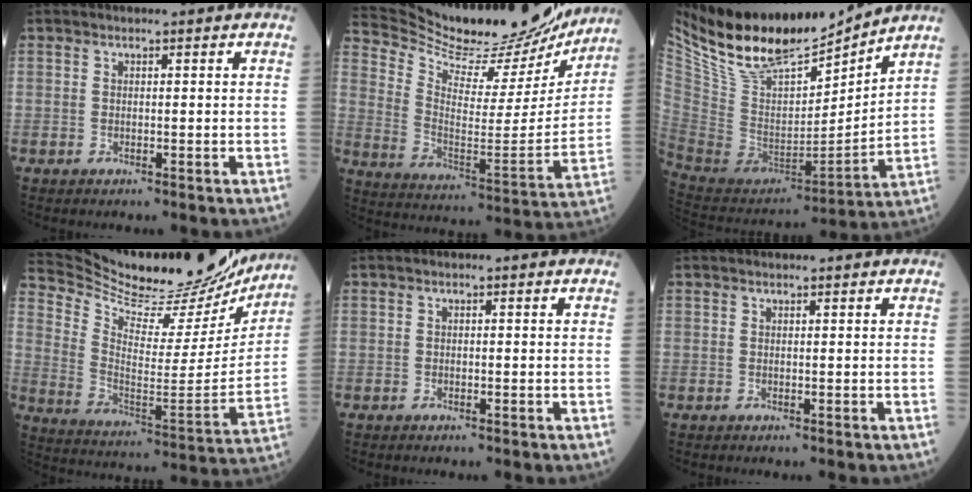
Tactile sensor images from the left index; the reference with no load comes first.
{"total": 25.2, "force": [23.6, 4.6, 7.5], "torque": [-0.130, -0.054, 0.336]}
{"total": 19.8, "force": [17.3, 4.2, 8.8], "torque": [-0.169, -0.018, 0.320]}
{"total": 26.6, "force": [24.5, 4.8, 9.0], "torque": [-0.152, -0.053, 0.349]}
{"total": 0.0}
{"total": 0.0}